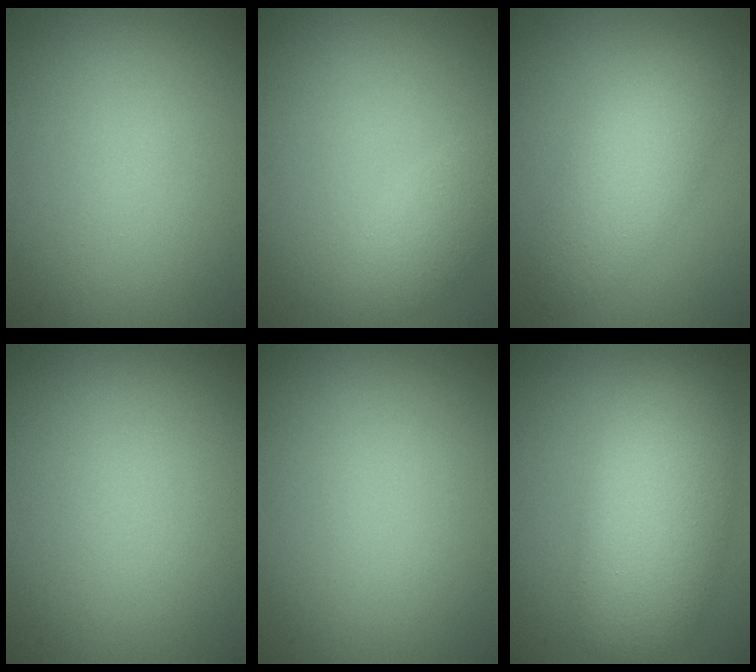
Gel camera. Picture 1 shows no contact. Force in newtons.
{"total": 2.4, "press": 2.4, "slide": 0.2}
{"total": 4.2, "press": 4.2, "slide": 0.0}
{"total": 0.0}
{"total": 0.0}
{"total": 7.5, "press": 7.5, "slide": 0.3}